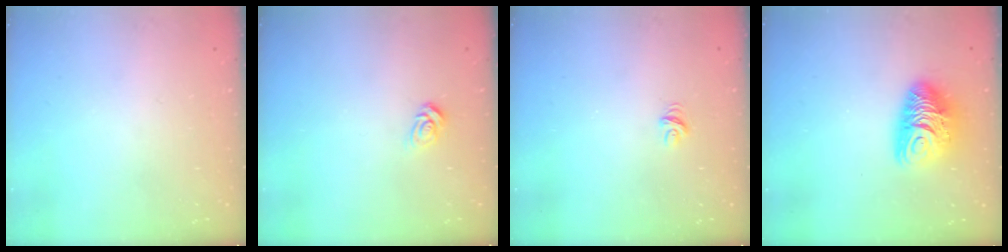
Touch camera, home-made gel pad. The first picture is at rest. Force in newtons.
{"total": 5.1, "press": 5.0, "slide": 0.4}
{"total": 4.5, "press": 4.4, "slide": 0.5}
{"total": 10.7, "press": 10.6, "slide": 1.1}